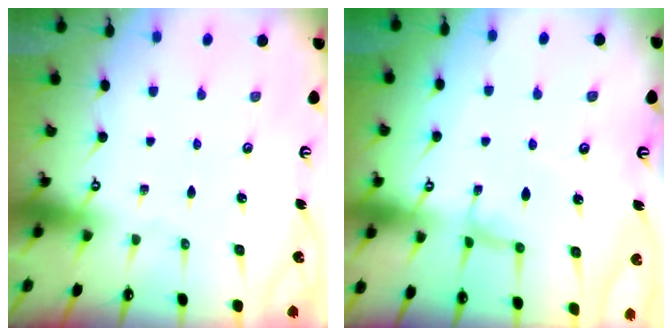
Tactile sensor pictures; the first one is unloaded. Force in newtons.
{"total": 1.9, "press": 1.8, "slide": 0.5}